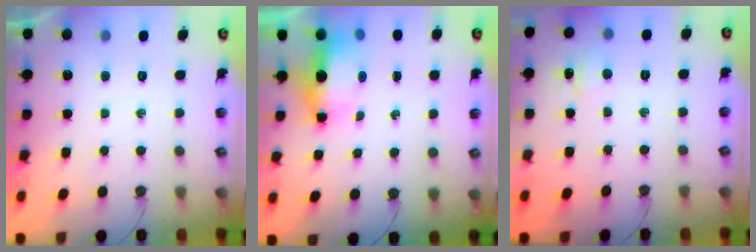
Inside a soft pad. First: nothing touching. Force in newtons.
{"total": 10.0, "press": 8.0, "slide": 6.1}
{"total": 4.6, "press": 4.5, "slide": 0.7}